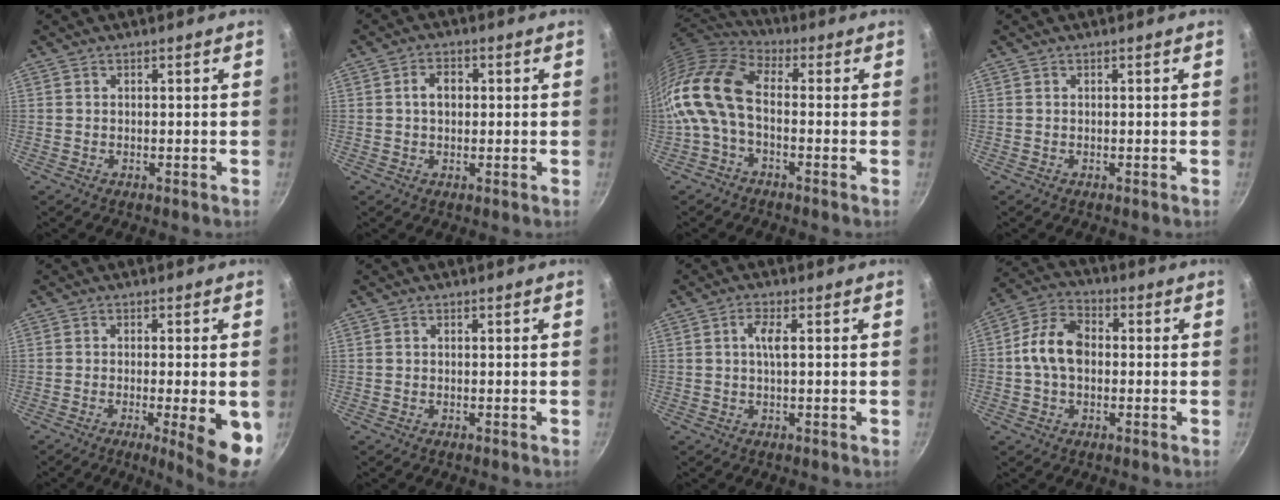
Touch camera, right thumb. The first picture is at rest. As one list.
[{"total": 3.9, "force": [0.4, 2.8, 2.6], "torque": [-0.028, 0.010, 0.004]}, {"total": 14.3, "force": [-2.3, 8.3, 11.4], "torque": [-0.231, 0.032, -0.066]}, {"total": 0.0}, {"total": 10.0, "force": [-2.7, 1.7, 9.5], "torque": [-0.122, -0.002, -0.032]}, {"total": 0.0}, {"total": 3.1, "force": [0.4, 0.7, 3.0], "torque": [-0.066, 0.005, 0.006]}, {"total": 10.1, "force": [-0.2, 7.0, 7.2], "torque": [-0.116, 0.028, -0.020]}]